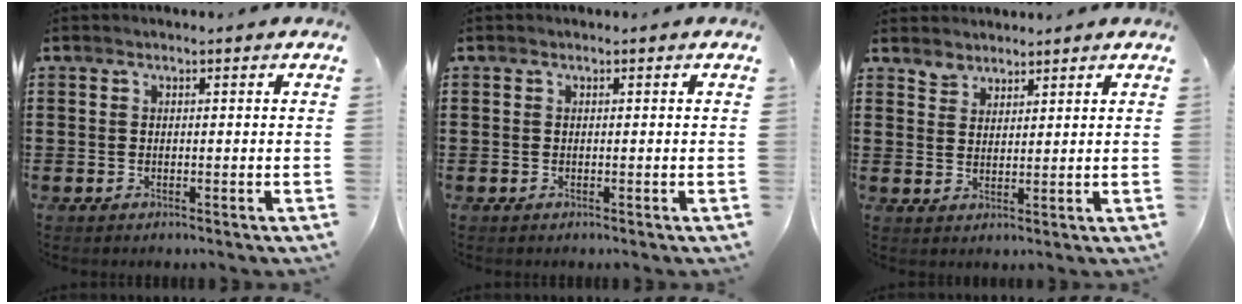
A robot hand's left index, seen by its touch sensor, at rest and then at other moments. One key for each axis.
{"total": 0.0}
{"total": 2.8, "fx": 2.5, "fy": 1.0, "fz": -0.5, "tx": 0.000, "ty": -0.001, "tz": 0.049}